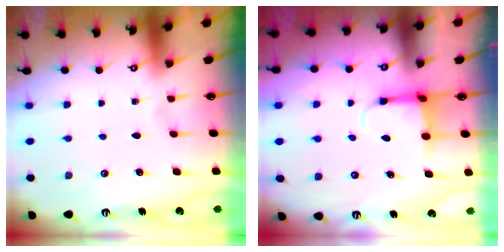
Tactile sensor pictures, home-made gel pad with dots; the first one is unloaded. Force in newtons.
{"total": 4.0, "press": 3.8, "slide": 1.3}